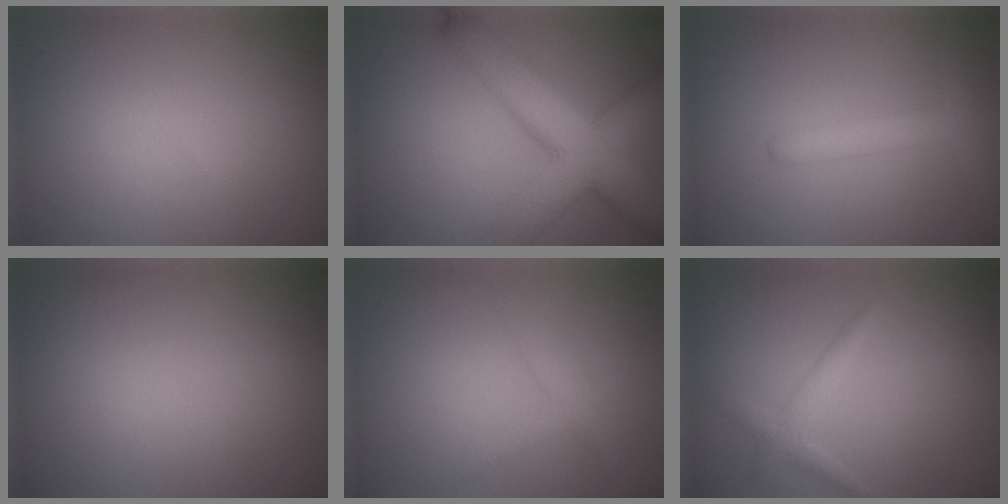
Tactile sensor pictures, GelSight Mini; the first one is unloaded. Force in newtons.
{"total": 9.4, "press": 9.4, "slide": 0.4}
{"total": 3.0, "press": 3.0, "slide": 0.2}
{"total": 0.0}
{"total": 1.3, "press": 1.3, "slide": 0.1}
{"total": 1.6, "press": 1.6, "slide": 0.0}